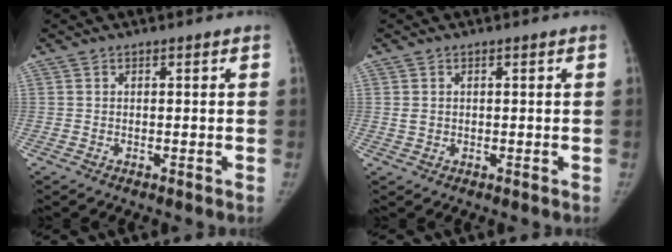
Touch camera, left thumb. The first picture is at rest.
{"total": 1.5, "force": [0.3, 1.3, 0.8], "torque": [-0.012, -0.001, 0.010]}